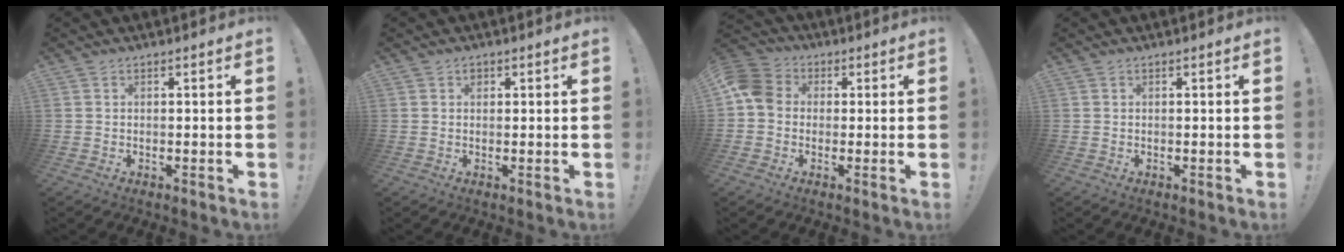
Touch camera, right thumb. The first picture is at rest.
{"total": 1.1, "force": [0.4, 1.0, 0.3], "torque": [0.004, -0.001, 0.004]}
{"total": 7.5, "force": [-0.2, 6.2, 4.1], "torque": [-0.069, 0.018, -0.001]}
{"total": 0.0}